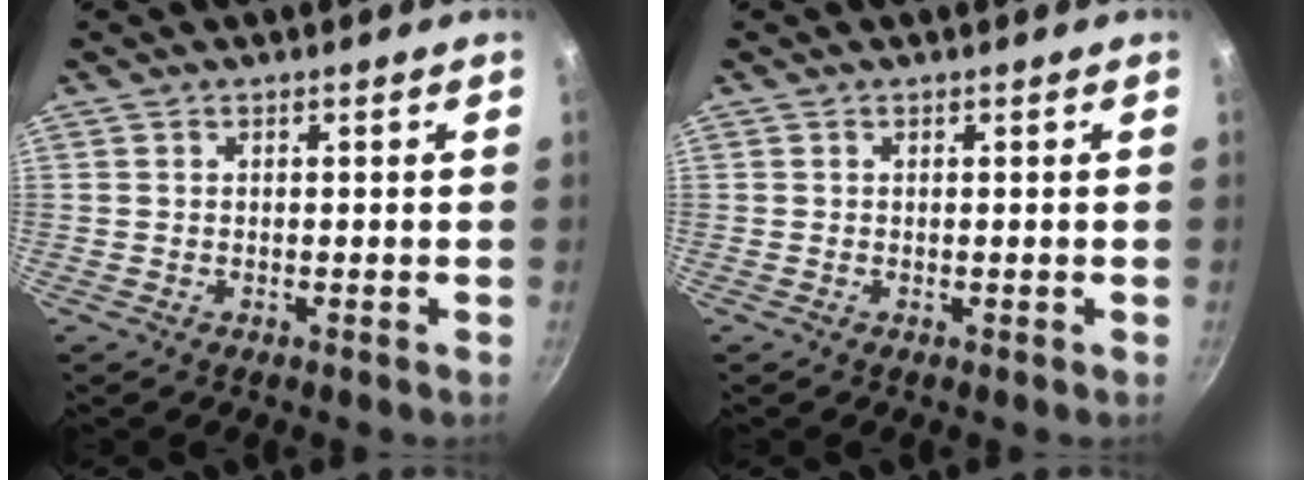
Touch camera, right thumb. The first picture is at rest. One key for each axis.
{"total": 0.0}